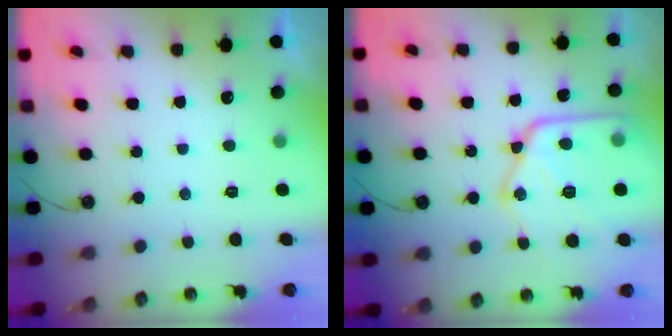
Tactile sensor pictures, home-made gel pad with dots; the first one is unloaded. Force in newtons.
{"total": 21.5, "press": 21.4, "slide": 2.3}